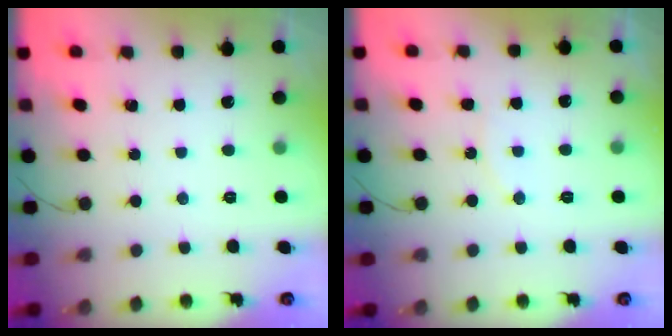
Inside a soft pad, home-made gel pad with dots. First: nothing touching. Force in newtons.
{"total": 5.0, "press": 5.0, "slide": 0.6}